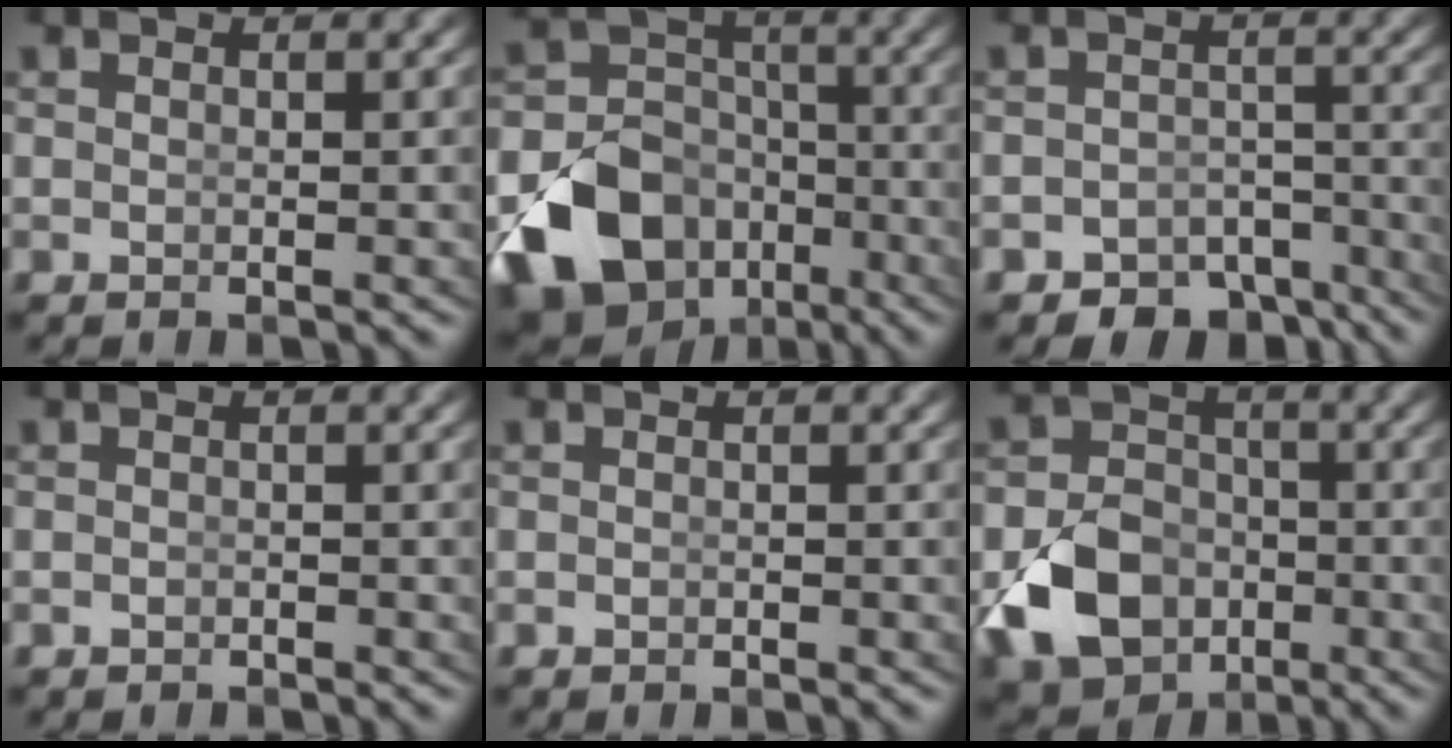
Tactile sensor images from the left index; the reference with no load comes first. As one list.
[{"total": 16.4, "force": [-7.6, 13.4, 5.6], "torque": [-0.111, -0.065, -0.121]}, {"total": 7.9, "force": [-6.7, 3.9, 1.5], "torque": [0.013, -0.019, -0.107]}, {"total": 0.9, "force": [-0.9, -0.1, -0.2], "torque": [-0.002, -0.016, -0.004]}, {"total": 0.6, "force": [-0.6, -0.2, -0.1], "torque": [-0.002, -0.013, -0.001]}, {"total": 8.2, "force": [-3.1, 6.7, 3.6], "torque": [-0.072, -0.038, -0.046]}]